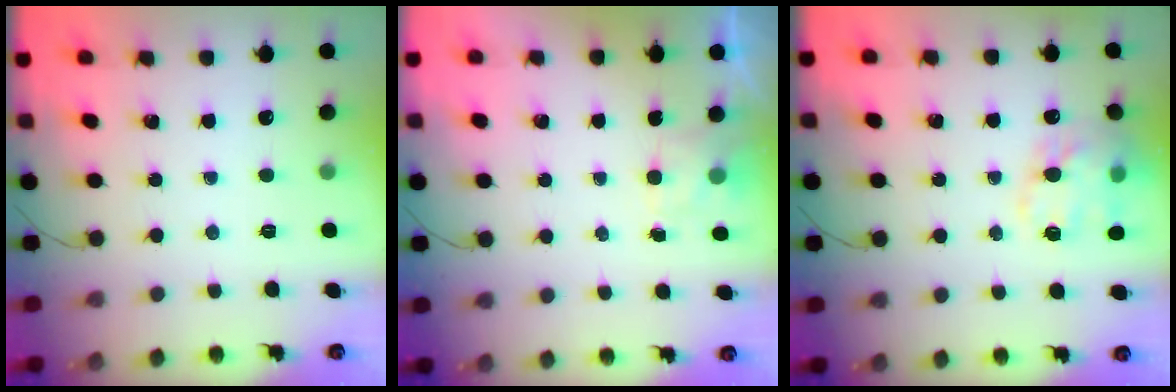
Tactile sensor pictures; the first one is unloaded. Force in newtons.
{"total": 1.4, "press": 0.7, "slide": 1.2}
{"total": 17.1, "press": 16.9, "slide": 3.0}